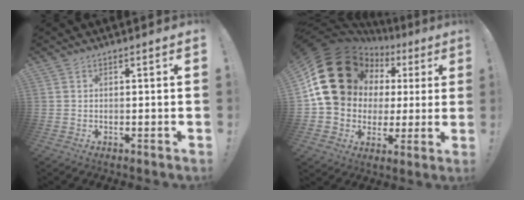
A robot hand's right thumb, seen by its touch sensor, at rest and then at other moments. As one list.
[{"total": 23.2, "force": [7.8, 17.7, 12.9], "torque": [-0.201, -0.044, 0.189]}]